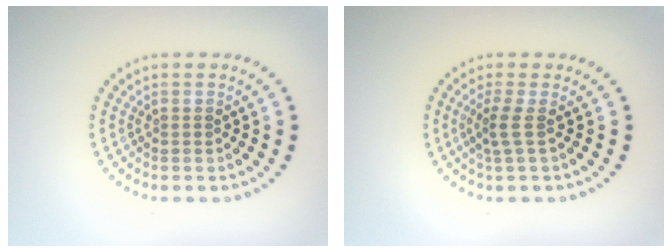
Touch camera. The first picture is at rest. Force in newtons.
{"total": 1.8, "press": 1.1, "slide": 1.4}